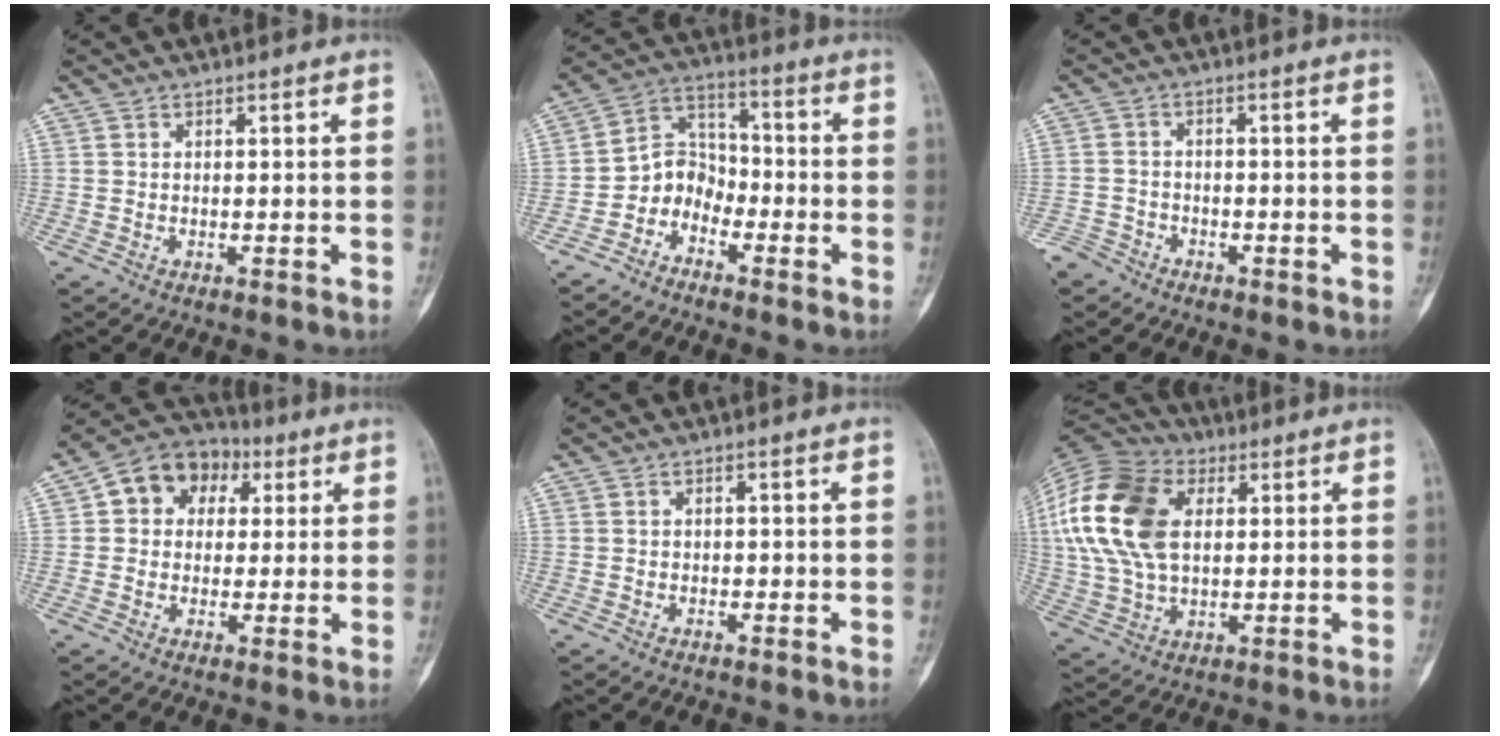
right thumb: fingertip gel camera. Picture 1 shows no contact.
{"total": 7.1, "force": [-4.1, 5.5, 1.9], "torque": [-0.004, 0.063, -0.092]}
{"total": 3.8, "force": [-3.0, 2.3, 0.2], "torque": [0.005, 0.010, -0.062]}
{"total": 11.3, "force": [3.0, 9.2, 5.7], "torque": [-0.052, 0.016, 0.036]}
{"total": 0.6, "force": [-0.4, 0.4, -0.1], "torque": [0.006, 0.003, -0.013]}
{"total": 19.9, "force": [4.0, 12.8, 14.6], "torque": [-0.302, 0.006, 0.069]}